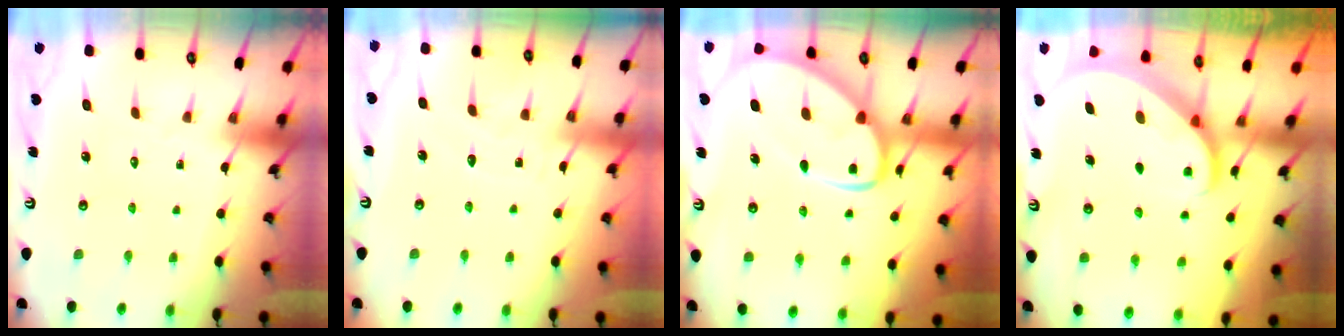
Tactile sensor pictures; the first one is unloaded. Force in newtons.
{"total": 3.9, "press": 3.9, "slide": 0.5}
{"total": 12.5, "press": 12.4, "slide": 1.2}
{"total": 2.6, "press": 2.6, "slide": 0.3}